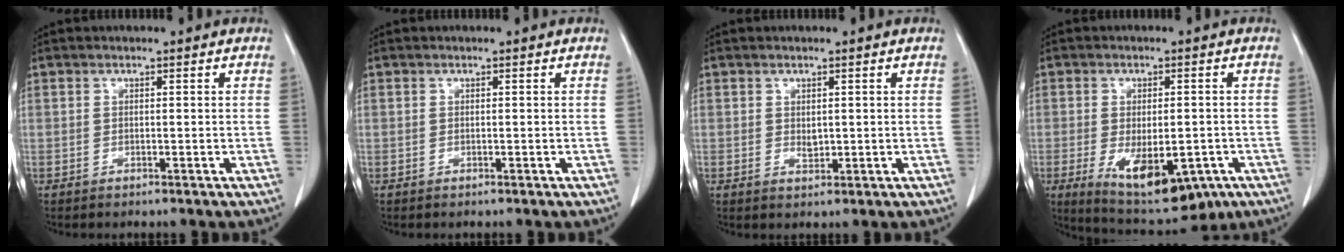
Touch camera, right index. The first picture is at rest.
{"total": 0.0}
{"total": 1.6, "force": [0.3, 1.0, 1.2], "torque": [-0.015, -0.002, 0.011]}
{"total": 13.5, "force": [-5.6, 5.9, 10.7], "torque": [-0.172, -0.016, -0.073]}